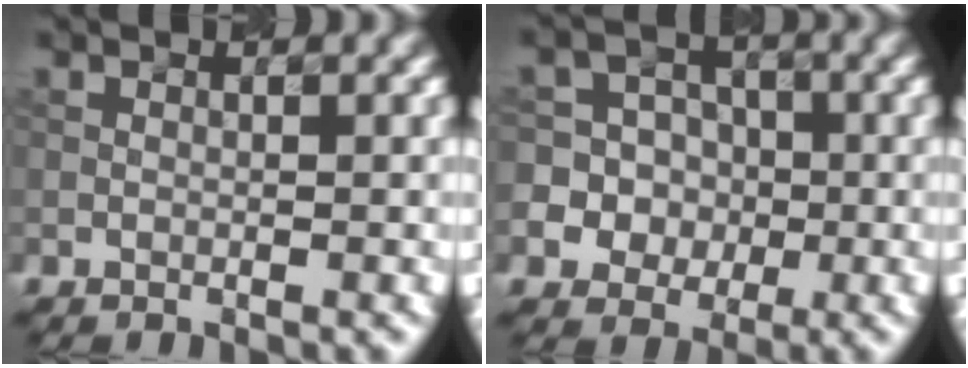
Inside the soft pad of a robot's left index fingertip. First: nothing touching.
{"total": 11.2, "force": [-1.6, 10.9, 2.4], "torque": [-0.078, 0.005, -0.038]}